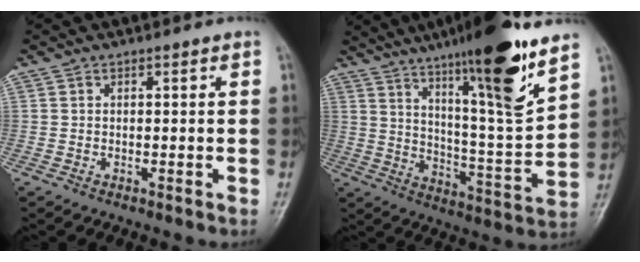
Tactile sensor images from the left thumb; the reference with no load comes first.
{"total": 20.4, "force": [13.1, 2.0, 15.6], "torque": [-0.221, -0.067, 0.211]}